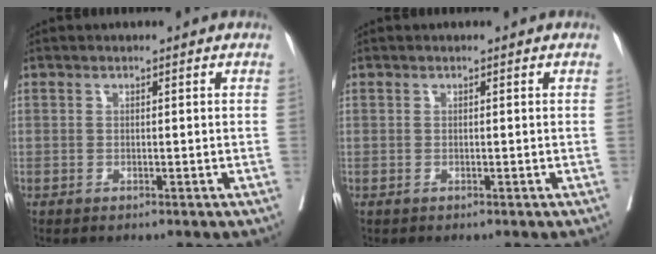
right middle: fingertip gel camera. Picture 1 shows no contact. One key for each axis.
{"total": 0.0}